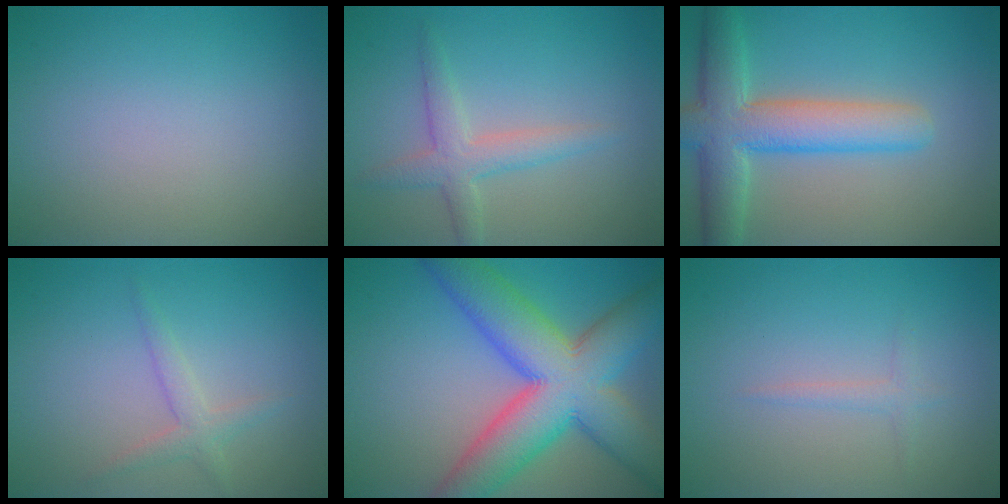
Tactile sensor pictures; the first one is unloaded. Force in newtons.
{"total": 2.9, "press": 2.9, "slide": 0.1}
{"total": 7.0, "press": 7.0, "slide": 0.4}
{"total": 1.8, "press": 1.8, "slide": 0.1}
{"total": 11.9, "press": 11.9, "slide": 0.6}
{"total": 1.3, "press": 1.3, "slide": 0.0}